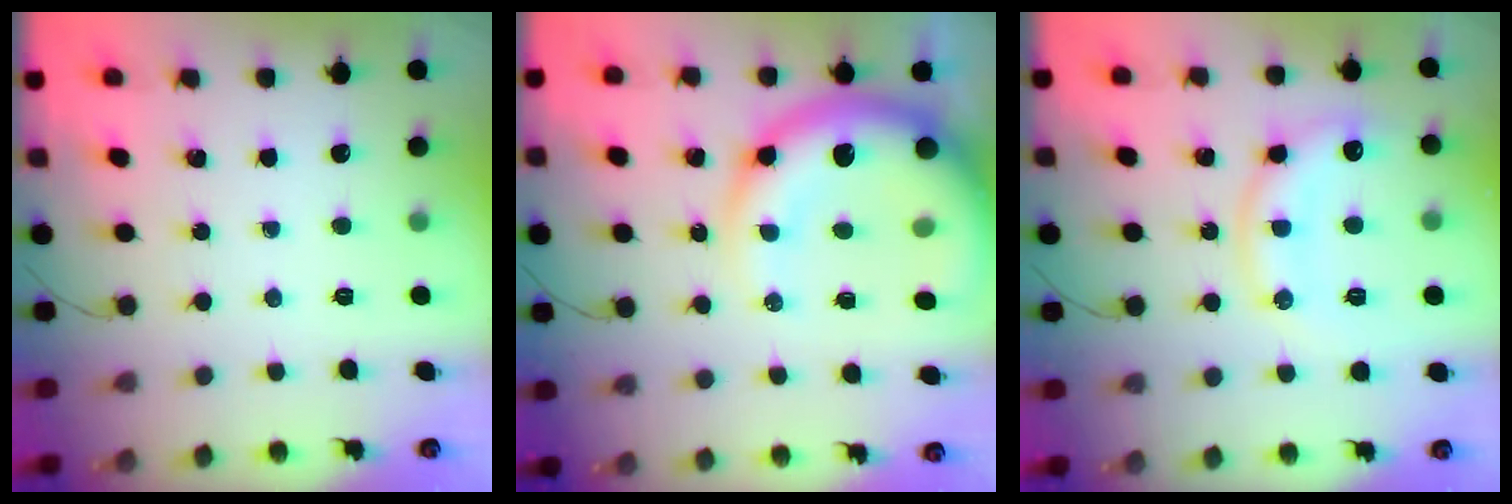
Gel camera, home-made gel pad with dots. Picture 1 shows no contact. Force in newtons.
{"total": 20.1, "press": 19.5, "slide": 4.7}
{"total": 14.7, "press": 14.7, "slide": 1.0}